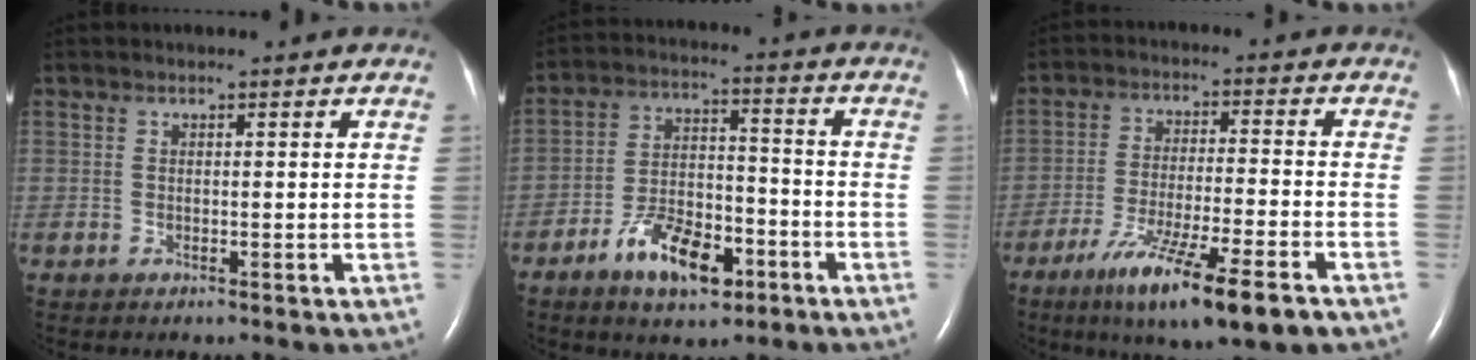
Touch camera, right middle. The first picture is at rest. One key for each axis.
{"total": 10.6, "fx": -6.0, "fy": 4.6, "fz": 7.5, "tx": -0.144, "ty": 0.007, "tz": -0.100}
{"total": 13.7, "fx": -8.5, "fy": 1.0, "fz": 10.8, "tx": -0.184, "ty": -0.036, "tz": -0.140}